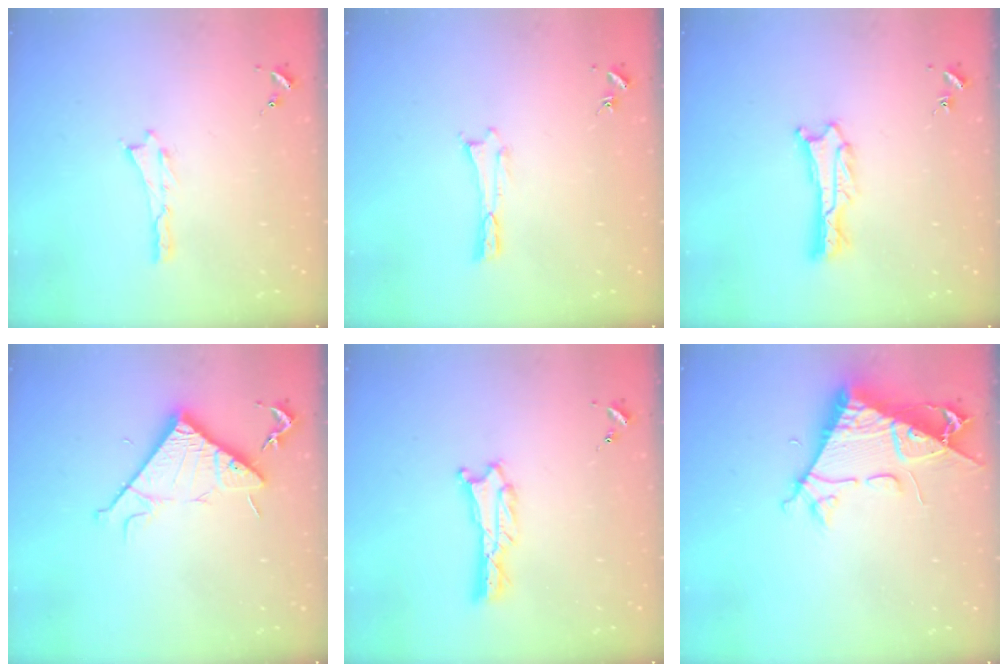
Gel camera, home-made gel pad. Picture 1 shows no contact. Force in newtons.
{"total": 0.0}
{"total": 1.1, "press": 1.1, "slide": 0.2}
{"total": 8.3, "press": 8.3, "slide": 0.6}
{"total": 0.7, "press": 0.7, "slide": 0.1}
{"total": 8.8, "press": 8.8, "slide": 1.1}